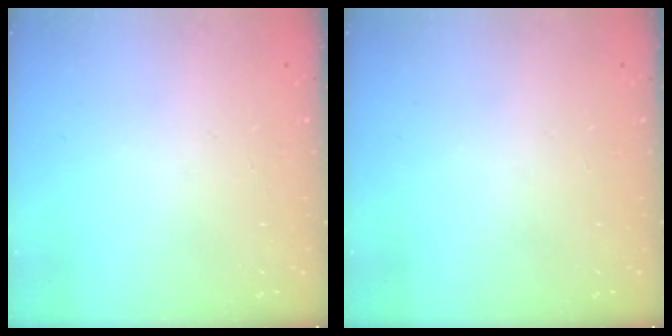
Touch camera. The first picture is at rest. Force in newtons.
{"total": 0.0}